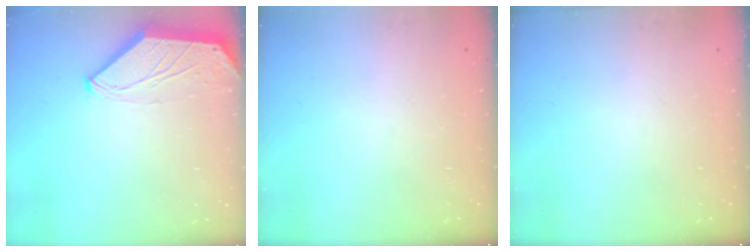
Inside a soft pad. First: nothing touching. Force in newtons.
{"total": 2.8, "press": 2.8, "slide": 0.5}
{"total": 0.0}